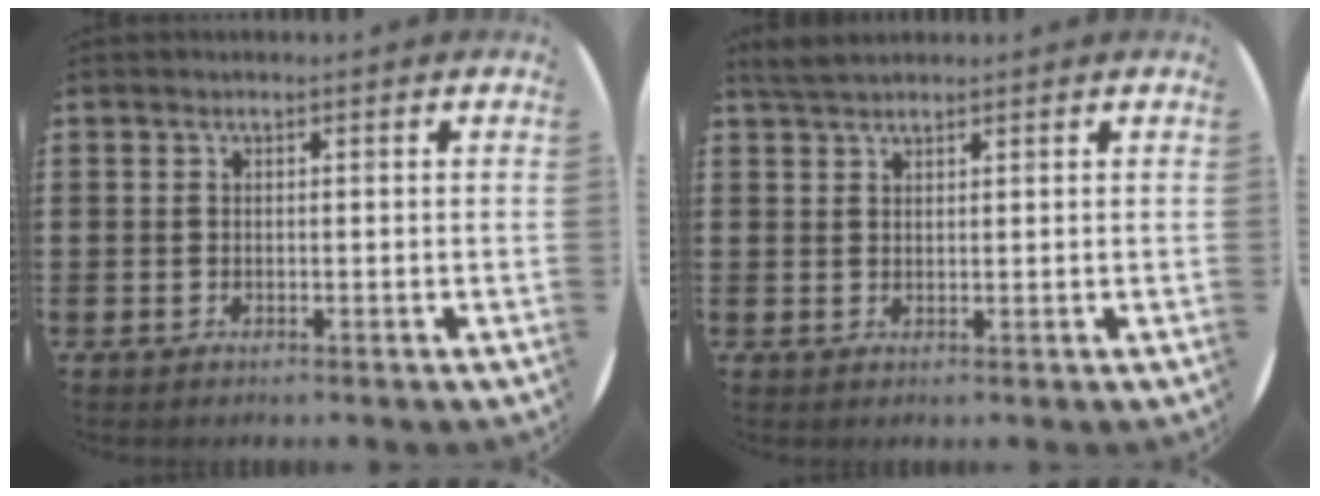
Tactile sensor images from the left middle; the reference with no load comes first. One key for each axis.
{"total": 2.3, "fx": 2.1, "fy": 0.5, "fz": 0.9, "tx": -0.022, "ty": 0.004, "tz": 0.040}